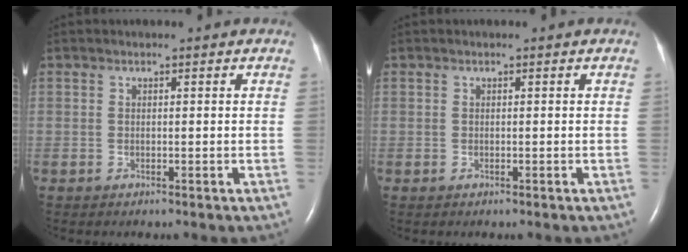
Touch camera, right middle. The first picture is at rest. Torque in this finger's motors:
{"motor_torque": [0.52, -1.40, 0.00, 0.01]}